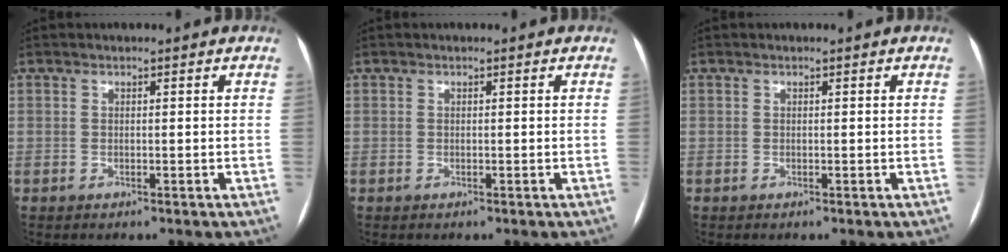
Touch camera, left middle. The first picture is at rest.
{"total": 0.0}
{"total": 0.0}